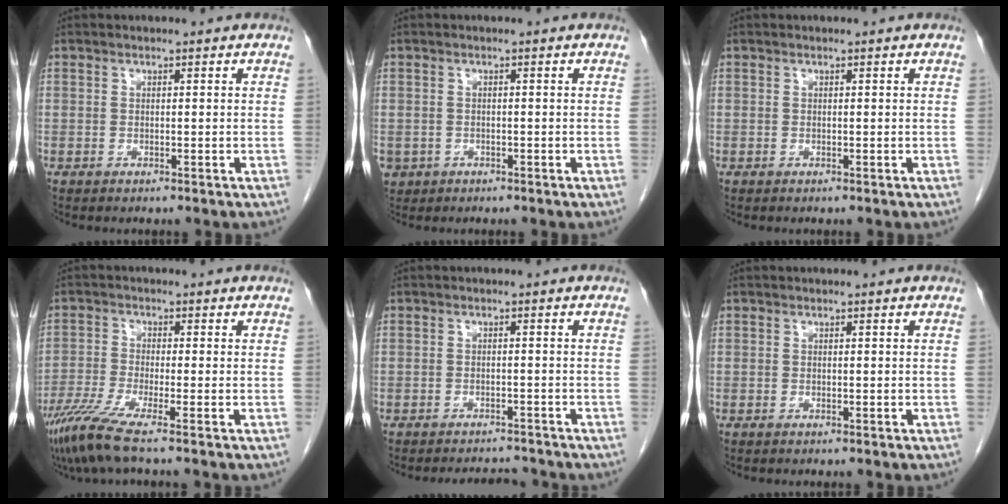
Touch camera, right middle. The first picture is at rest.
{"total": 2.9, "force": [-1.4, 2.5, 0.5], "torque": [-0.011, 0.000, -0.020]}
{"total": 0.0}
{"total": 6.2, "force": [-4.4, -0.8, 4.2], "torque": [-0.089, -0.025, -0.092]}
{"total": 4.1, "force": [-4.0, 0.7, 0.3], "torque": [-0.003, -0.002, -0.057]}
{"total": 0.0}